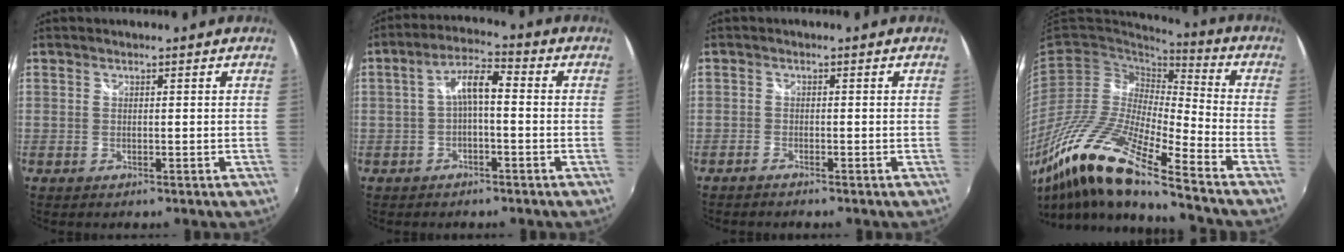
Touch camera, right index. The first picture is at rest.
{"total": 5.7, "force": [-0.9, 1.8, 5.3], "torque": [-0.106, 0.018, -0.017]}
{"total": 1.3, "force": [-1.3, 0.2, 0.4], "torque": [-0.017, -0.005, -0.027]}
{"total": 20.5, "force": [-13.3, 2.3, 15.5], "torque": [-0.296, -0.034, -0.274]}